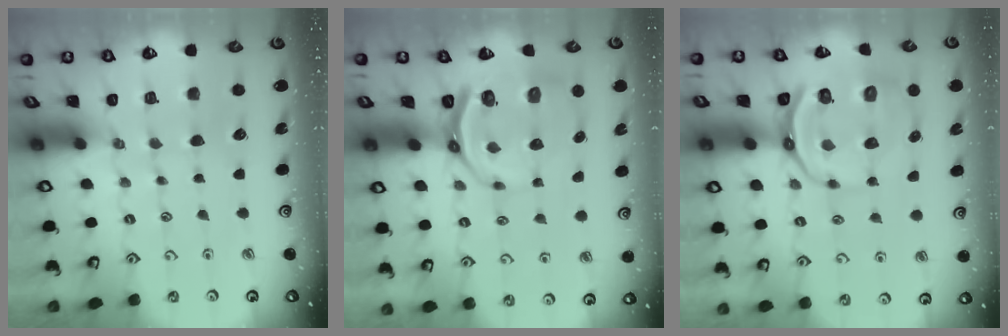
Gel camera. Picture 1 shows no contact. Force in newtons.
{"total": 8.1, "press": 7.4, "slide": 3.2}
{"total": 11.7, "press": 11.4, "slide": 2.8}